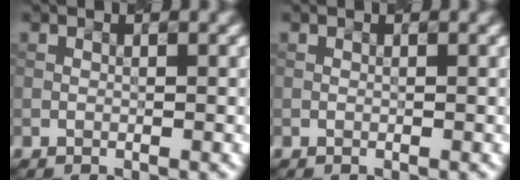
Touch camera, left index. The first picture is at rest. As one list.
[{"total": 0.0}]